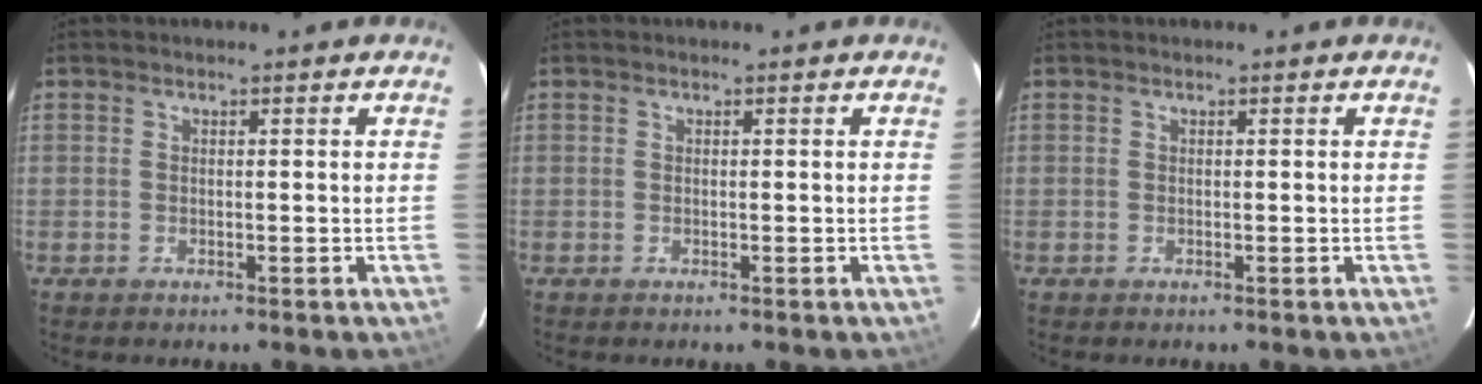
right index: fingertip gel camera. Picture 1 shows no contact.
{"total": 0.0}
{"total": 0.0}